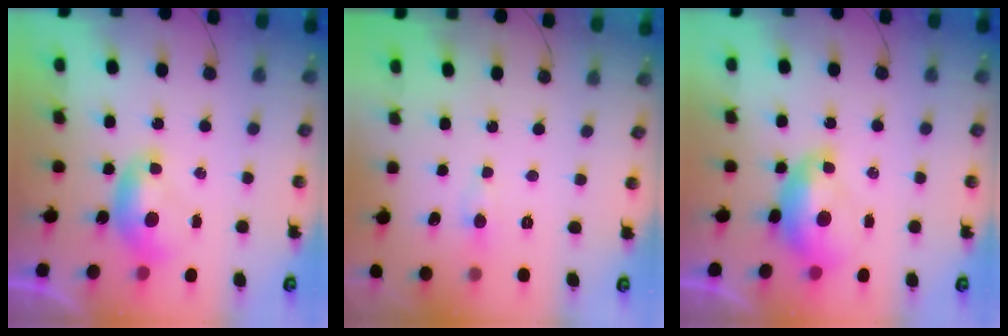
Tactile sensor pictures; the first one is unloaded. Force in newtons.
{"total": 1.0, "press": 0.8, "slide": 0.6}
{"total": 2.5, "press": 2.4, "slide": 0.7}